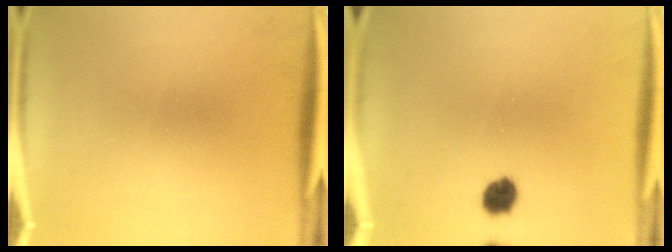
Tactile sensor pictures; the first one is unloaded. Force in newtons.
{"total": 3.8}